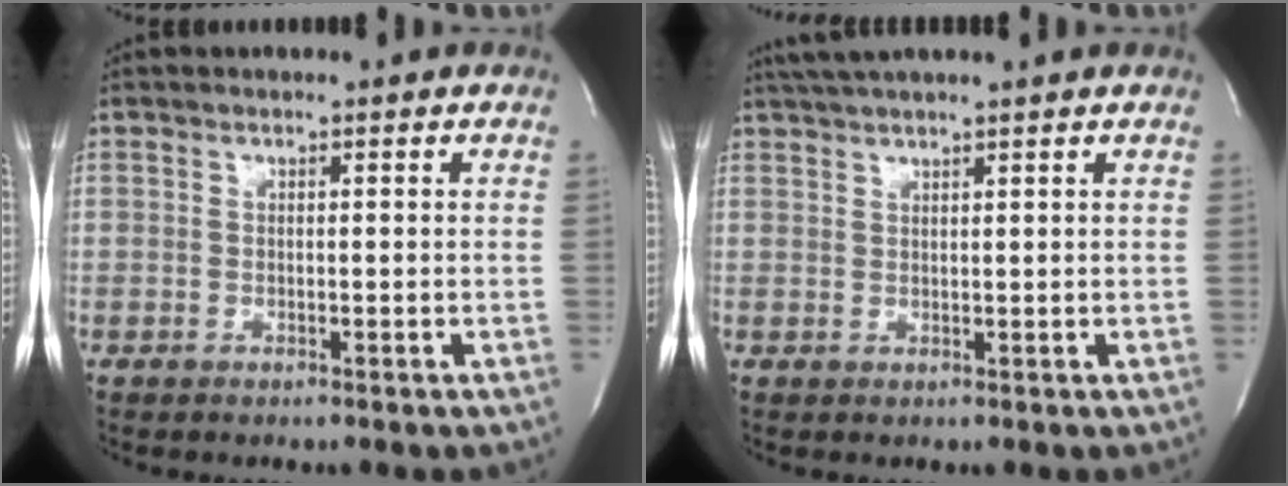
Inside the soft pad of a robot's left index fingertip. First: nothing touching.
{"total": 7.2, "force": [6.2, -0.7, 3.5], "torque": [-0.060, 0.035, 0.094]}